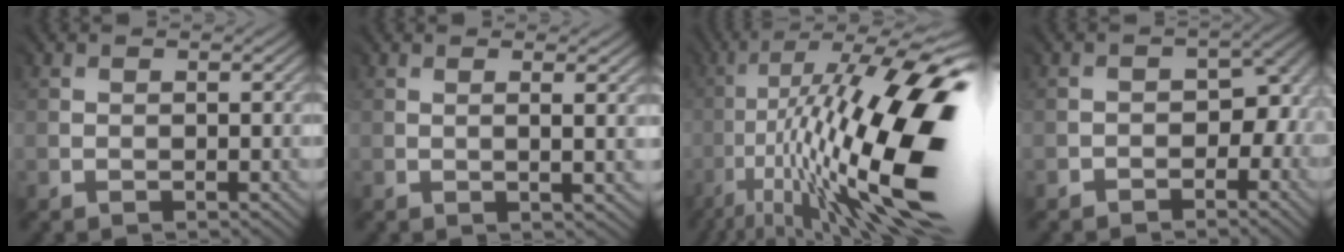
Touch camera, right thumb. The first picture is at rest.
{"total": 2.1, "force": [0.5, 0.3, 2.0], "torque": [-0.033, 0.004, 0.010]}
{"total": 19.4, "force": [-3.0, 5.3, 18.4], "torque": [-0.309, 0.019, -0.055]}
{"total": 4.1, "force": [-1.9, 2.8, 2.3], "torque": [-0.018, -0.004, -0.026]}